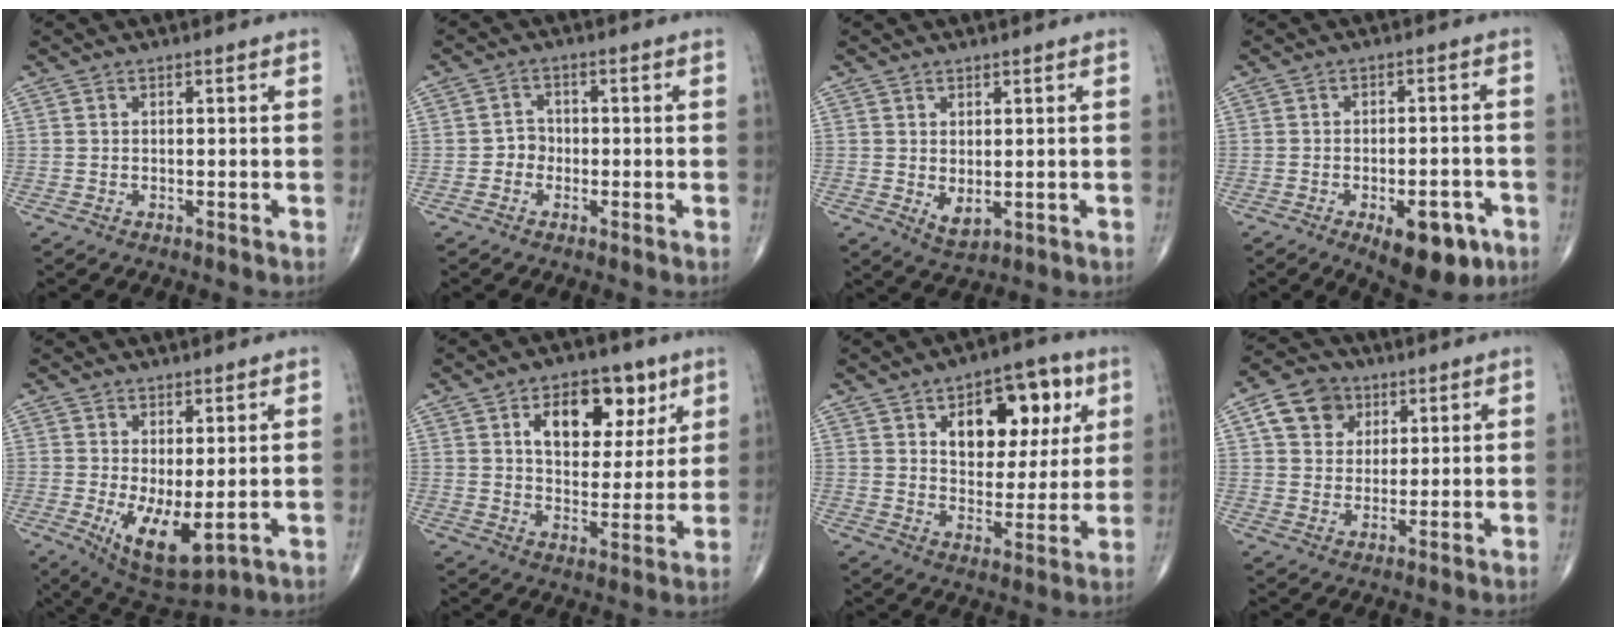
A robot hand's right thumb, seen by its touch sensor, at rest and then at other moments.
{"total": 2.4, "force": [-0.9, 2.0, 0.8], "torque": [0.003, 0.009, -0.025]}
{"total": 2.5, "force": [0.0, 1.4, 2.2], "torque": [-0.033, -0.007, 0.009]}
{"total": 10.6, "force": [-5.1, 4.7, 7.9], "torque": [-0.088, 0.017, -0.062]}
{"total": 9.2, "force": [-1.2, 3.7, 8.4], "torque": [-0.141, -0.022, 0.000]}
{"total": 13.8, "force": [6.1, 8.3, 9.1], "torque": [-0.094, -0.021, 0.099]}
{"total": 15.3, "force": [6.1, 8.8, 10.8], "torque": [-0.101, -0.019, 0.094]}
{"total": 8.7, "force": [3.5, 7.0, 3.7], "torque": [-0.041, -0.007, 0.058]}